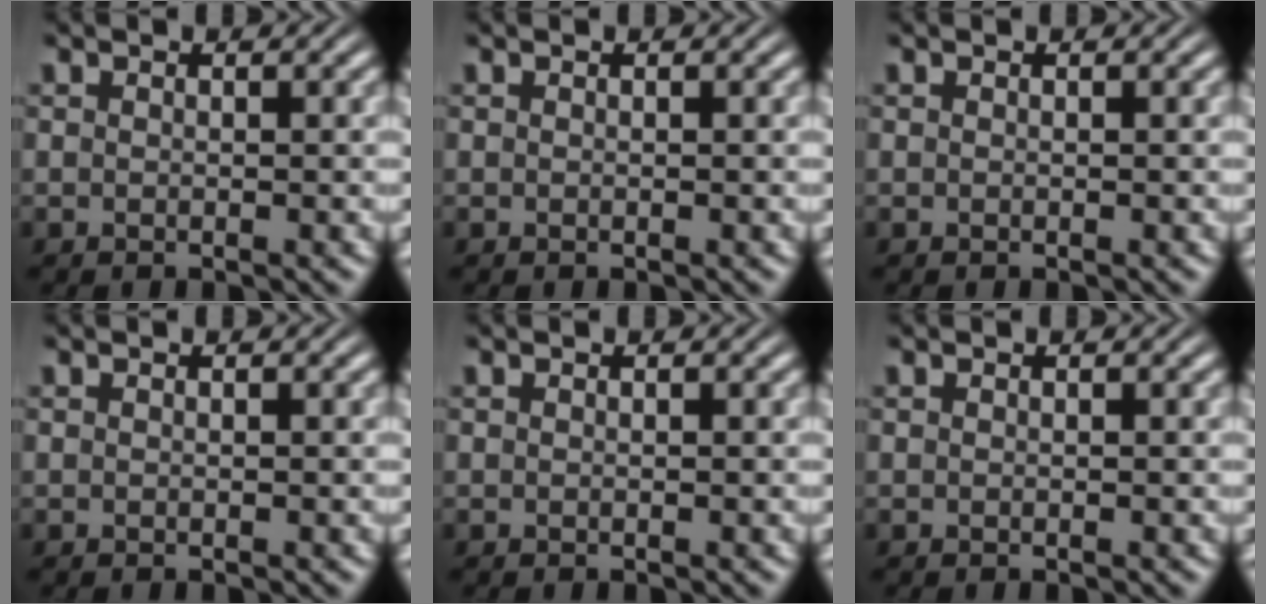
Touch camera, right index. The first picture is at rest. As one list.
[{"total": 0.0}, {"total": 0.0}, {"total": 0.0}, {"total": 0.0}, {"total": 0.0}]